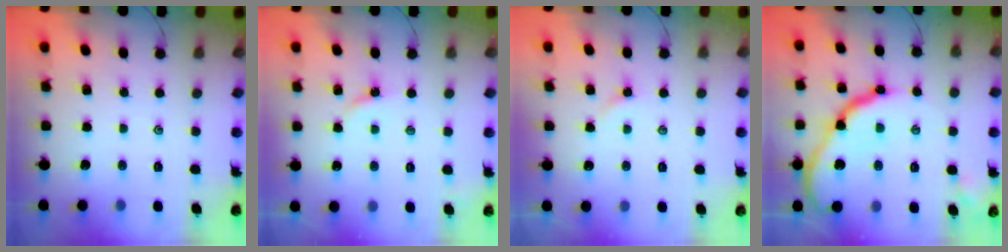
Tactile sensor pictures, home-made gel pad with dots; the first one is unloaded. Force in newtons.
{"total": 2.9, "press": 2.9, "slide": 0.3}
{"total": 1.5, "press": 1.4, "slide": 0.3}
{"total": 17.6, "press": 17.6, "slide": 1.6}